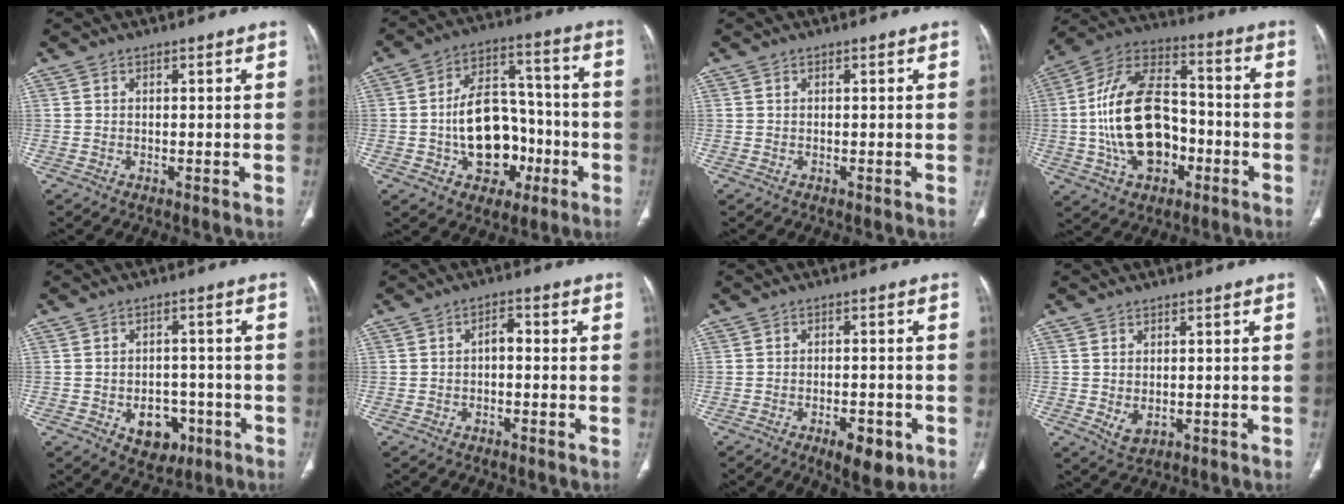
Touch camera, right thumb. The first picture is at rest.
{"total": 15.9, "force": [-4.0, 10.9, 10.8], "torque": [-0.135, 0.050, -0.057]}
{"total": 0.0}
{"total": 20.5, "force": [-3.6, 12.8, 15.7], "torque": [-0.269, 0.040, -0.059]}
{"total": 7.5, "force": [-2.9, 5.5, 4.2], "torque": [-0.026, 0.022, -0.031]}
{"total": 2.6, "force": [-0.4, 1.5, 2.1], "torque": [-0.027, 0.015, -0.013]}
{"total": 6.8, "force": [-3.3, 2.9, 5.1], "torque": [-0.064, 0.010, -0.042]}
{"total": 3.2, "force": [-0.3, 2.1, 2.3], "torque": [-0.037, -0.005, 0.007]}